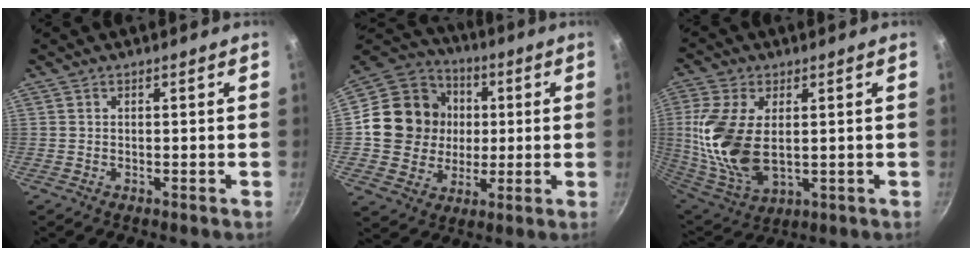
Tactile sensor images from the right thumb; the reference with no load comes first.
{"total": 17.7, "force": [1.4, 16.1, 7.2], "torque": [-0.104, 0.021, 0.022]}
{"total": 17.0, "force": [1.6, 9.7, 13.8], "torque": [-0.283, -0.016, 0.041]}